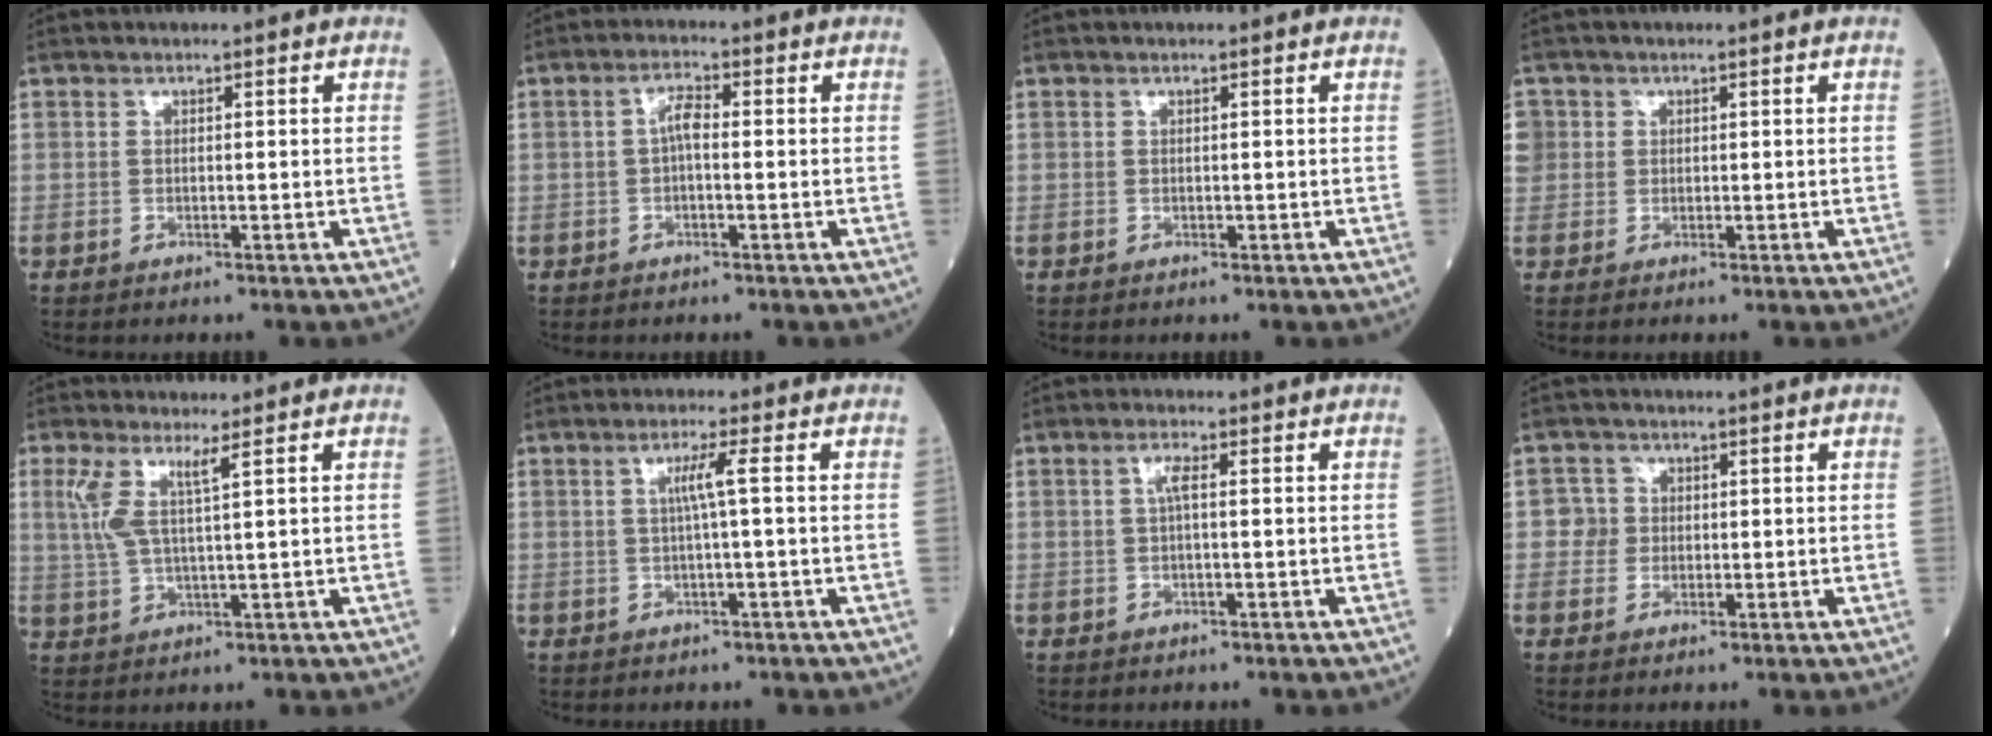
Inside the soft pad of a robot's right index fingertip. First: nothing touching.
{"total": 2.7, "force": [-0.1, 0.8, 2.6], "torque": [-0.047, 0.007, -0.003]}
{"total": 0.0}
{"total": 3.0, "force": [0.4, 2.9, 0.3], "torque": [-0.002, 0.014, 0.009]}
{"total": 4.7, "force": [2.2, 0.1, 4.2], "torque": [-0.099, 0.007, 0.051]}
{"total": 2.9, "force": [0.4, -0.7, 2.8], "torque": [-0.056, 0.003, 0.007]}
{"total": 1.9, "force": [0.4, 0.3, 1.8], "torque": [-0.038, 0.003, 0.006]}
{"total": 2.7, "force": [0.2, 2.7, 0.1], "torque": [0.007, 0.006, 0.000]}